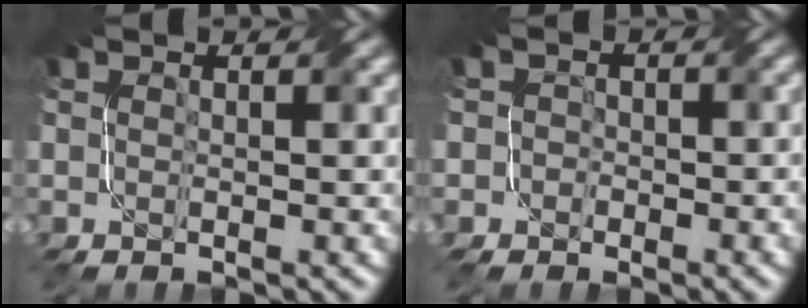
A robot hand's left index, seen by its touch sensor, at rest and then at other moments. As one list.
[{"total": 3.0, "force": [-0.4, 2.9, 0.7], "torque": [0.006, 0.013, -0.034]}]